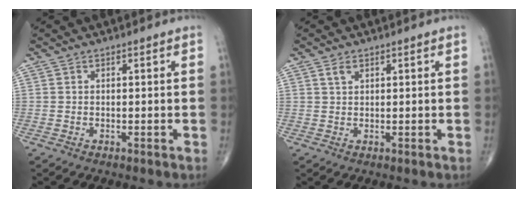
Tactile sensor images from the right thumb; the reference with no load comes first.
{"total": 1.7, "force": [1.0, 0.9, 1.0], "torque": [-0.017, 0.001, 0.020]}